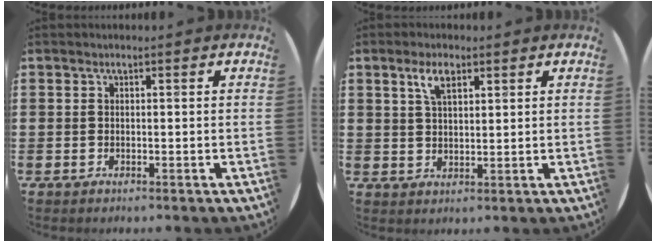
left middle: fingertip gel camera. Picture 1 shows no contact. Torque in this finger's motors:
{"motor_torque": [0.83, -0.94, 0.21, 0.04]}